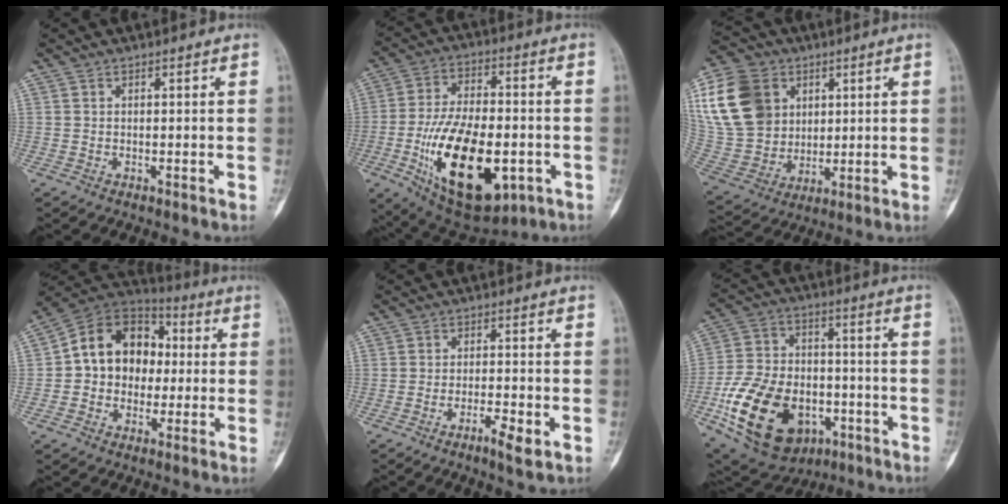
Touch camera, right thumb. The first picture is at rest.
{"total": 23.5, "force": [-6.6, 11.8, 19.2], "torque": [-0.319, 0.009, -0.089]}
{"total": 20.3, "force": [6.5, 15.9, 10.8], "torque": [-0.213, 0.004, 0.132]}
{"total": 15.6, "force": [0.8, 12.3, 9.5], "torque": [-0.110, 0.037, 0.005]}
{"total": 4.1, "force": [-2.1, 0.7, 3.5], "torque": [-0.064, 0.006, -0.039]}
{"total": 23.0, "force": [-8.1, 15.1, 15.3], "torque": [-0.270, 0.027, -0.122]}